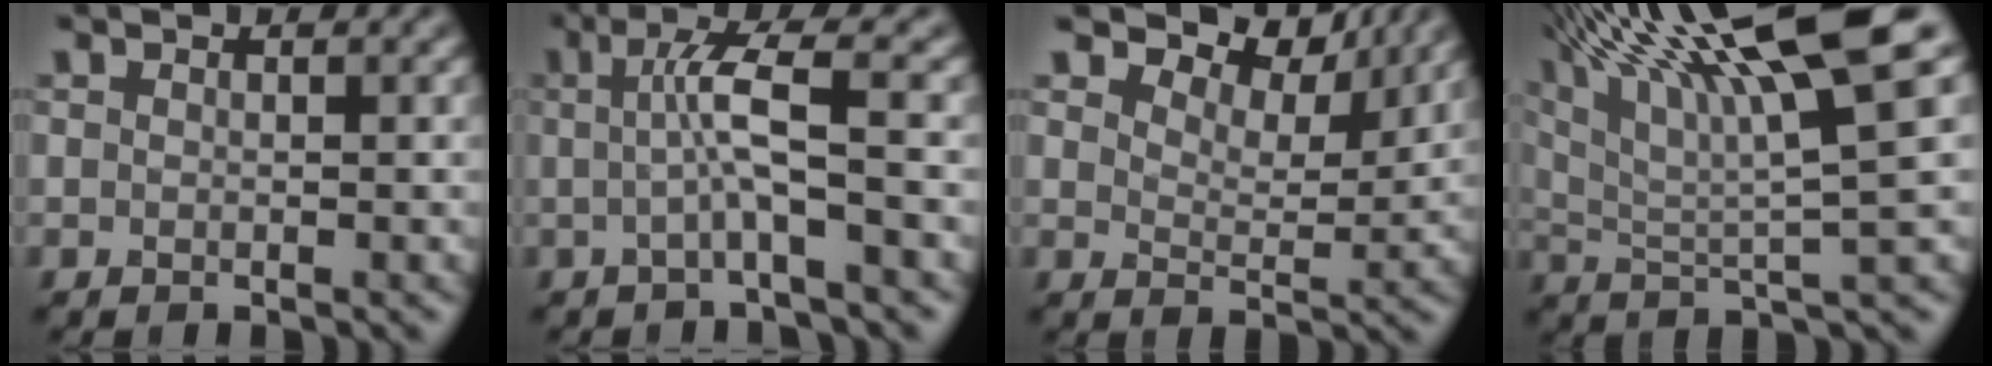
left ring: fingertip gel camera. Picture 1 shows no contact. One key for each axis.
{"total": 4.2, "fx": -0.2, "fy": 0.5, "fz": 4.2, "tx": -0.077, "ty": 0.004, "tz": -0.004}
{"total": 7.0, "fx": 5.9, "fy": 2.4, "fz": 2.9, "tx": -0.049, "ty": 0.001, "tz": 0.076}
{"total": 16.1, "fx": 8.8, "fy": 3.0, "fz": 13.1, "tx": -0.238, "ty": 0.036, "tz": 0.159}